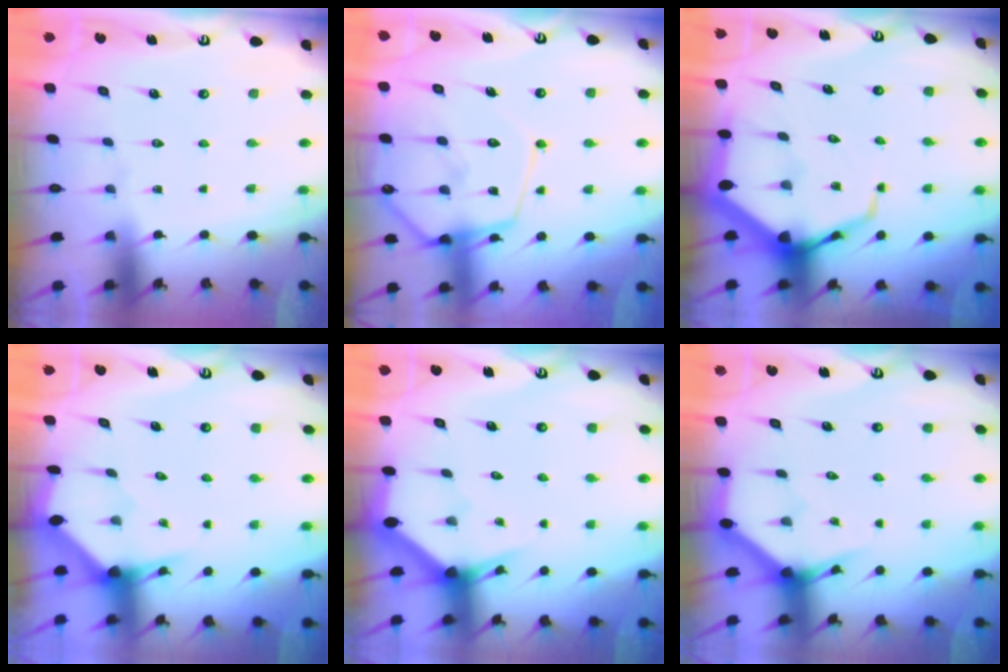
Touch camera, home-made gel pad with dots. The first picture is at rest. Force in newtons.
{"total": 15.3, "press": 15.2, "slide": 1.5}
{"total": 10.3, "press": 10.3, "slide": 1.1}
{"total": 3.2, "press": 3.2, "slide": 0.1}
{"total": 2.9, "press": 2.9, "slide": 0.0}
{"total": 3.8, "press": 3.8, "slide": 0.3}